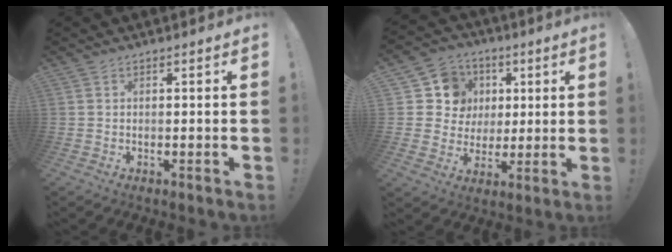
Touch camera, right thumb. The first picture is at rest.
{"total": 11.4, "force": [2.9, 10.6, 2.9], "torque": [-0.037, -0.010, 0.070]}